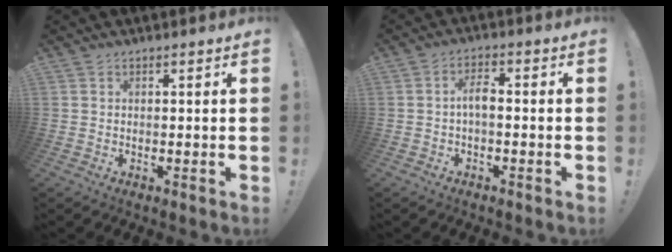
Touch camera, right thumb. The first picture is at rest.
{"total": 4.3, "force": [-1.2, 1.4, 3.9], "torque": [-0.082, 0.011, -0.025]}